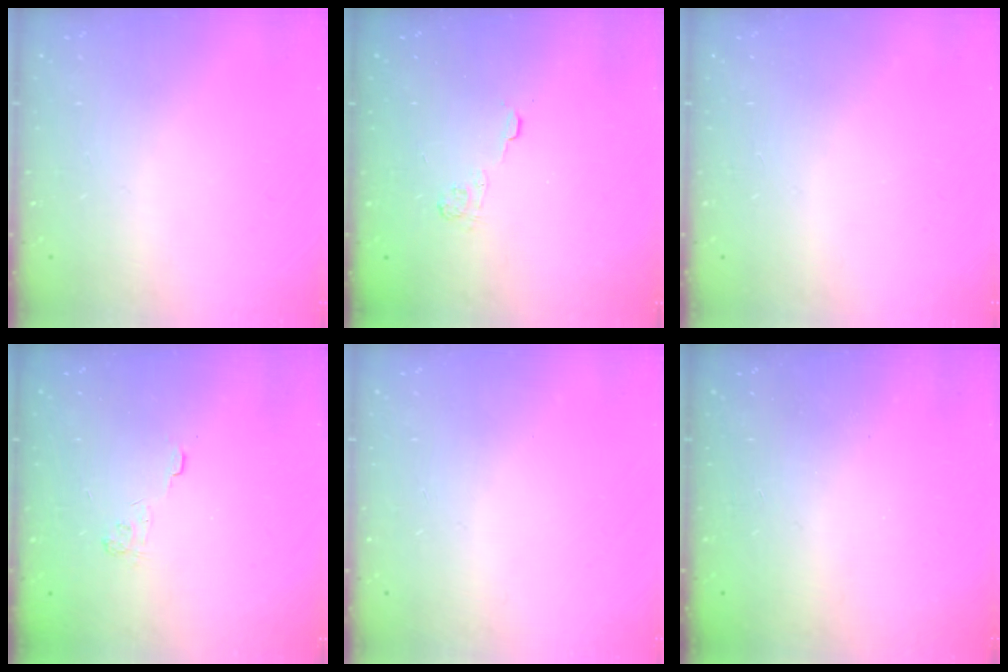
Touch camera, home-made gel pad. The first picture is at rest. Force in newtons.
{"total": 2.9, "press": 2.4, "slide": 1.5}
{"total": 0.0}
{"total": 2.4, "press": 1.9, "slide": 1.5}
{"total": 0.0}
{"total": 2.2, "press": 2.1, "slide": 0.7}